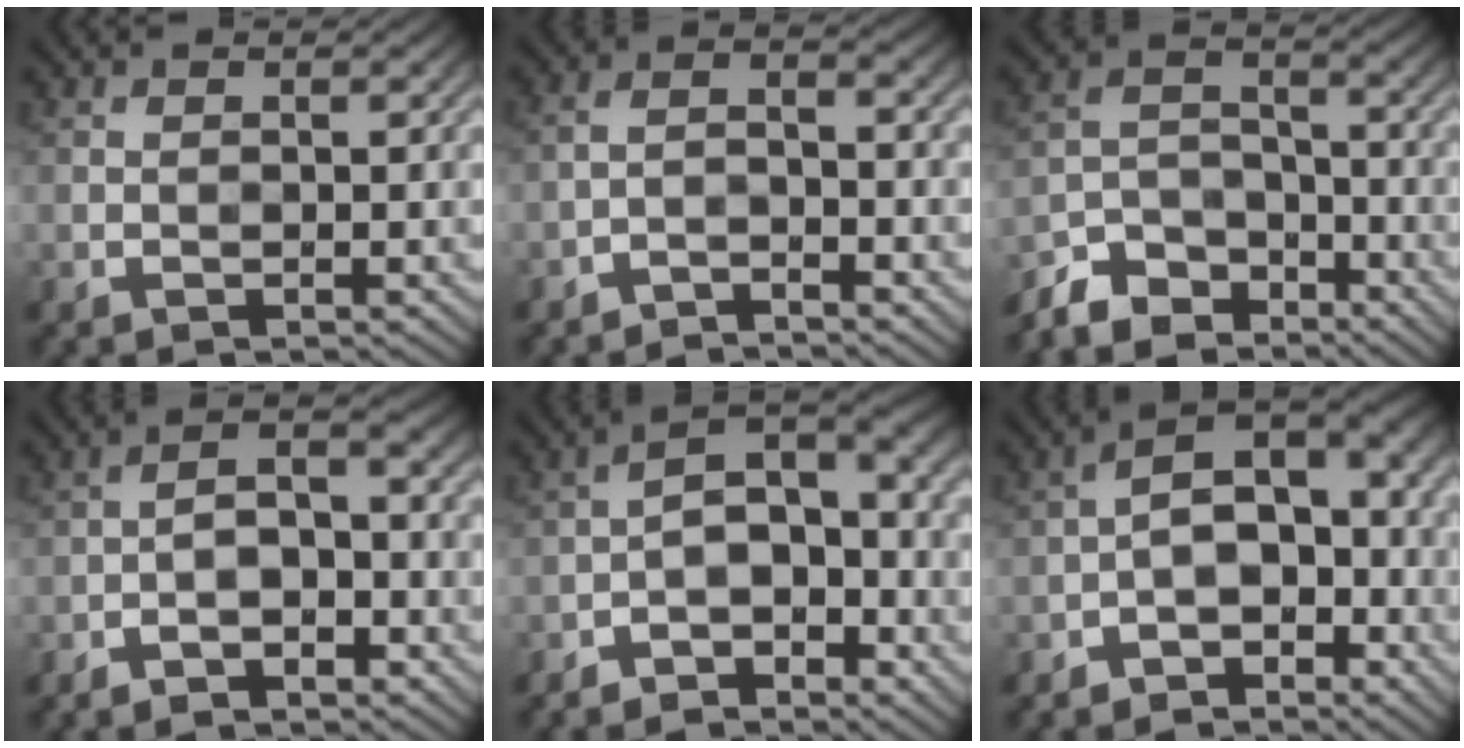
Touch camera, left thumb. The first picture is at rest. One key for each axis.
{"total": 3.2, "fx": -2.6, "fy": 0.6, "fz": 1.7, "tx": -0.036, "ty": 0.003, "tz": -0.060}
{"total": 8.0, "fx": -6.6, "fy": 3.7, "fz": 2.6, "tx": -0.060, "ty": -0.003, "tz": -0.136}
{"total": 5.5, "fx": -3.0, "fy": 2.1, "fz": 4.1, "tx": -0.066, "ty": 0.009, "tz": -0.054}
{"total": 7.1, "fx": -3.6, "fy": 3.2, "fz": 5.2, "tx": -0.084, "ty": 0.004, "tz": -0.069}
{"total": 8.2, "fx": -3.5, "fy": 4.4, "fz": 6.0, "tx": -0.092, "ty": 0.006, "tz": -0.068}